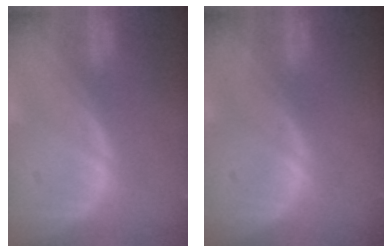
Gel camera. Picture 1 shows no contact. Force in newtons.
{"total": 0.0}